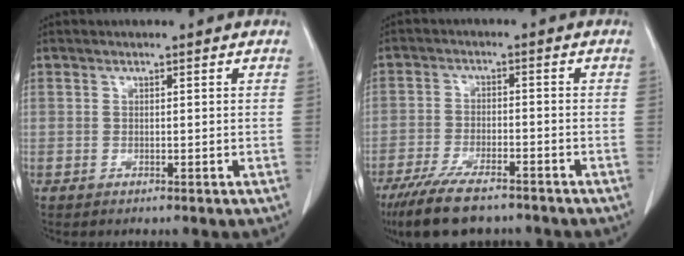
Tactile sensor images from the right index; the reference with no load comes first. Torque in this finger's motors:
{"motor_torque": [1.01, -0.97, 0.23, 0.14]}